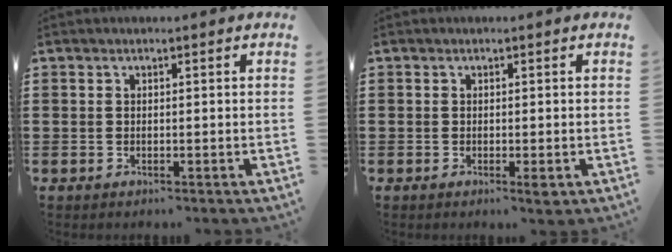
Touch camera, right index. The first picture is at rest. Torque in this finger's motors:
{"motor_torque": [0.65, 1.42, -0.01, -0.03]}